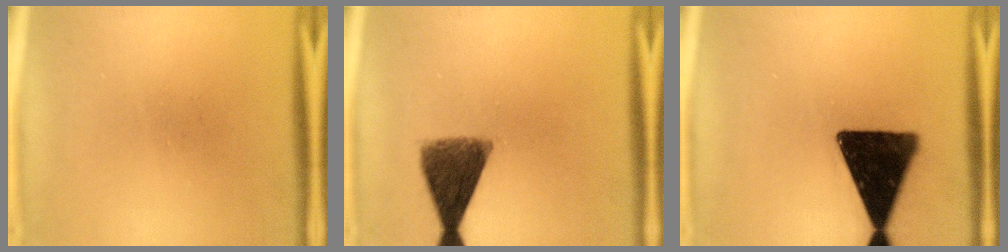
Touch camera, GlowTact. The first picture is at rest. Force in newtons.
{"total": 9.0}
{"total": 17.4}